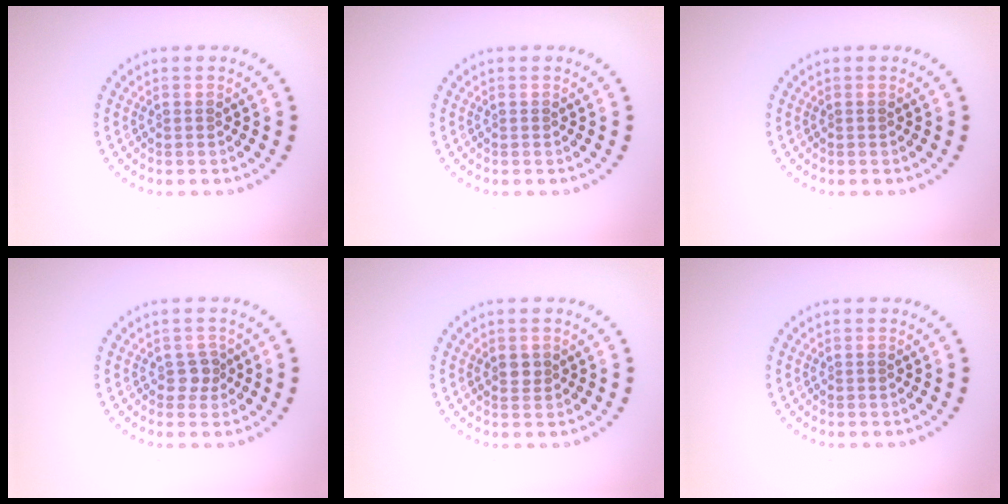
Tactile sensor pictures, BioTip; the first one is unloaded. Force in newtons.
{"total": 0.0}
{"total": 0.0}
{"total": 1.4, "press": 1.1, "slide": 0.8}
{"total": 1.1, "press": 1.0, "slide": 0.4}
{"total": 0.0}